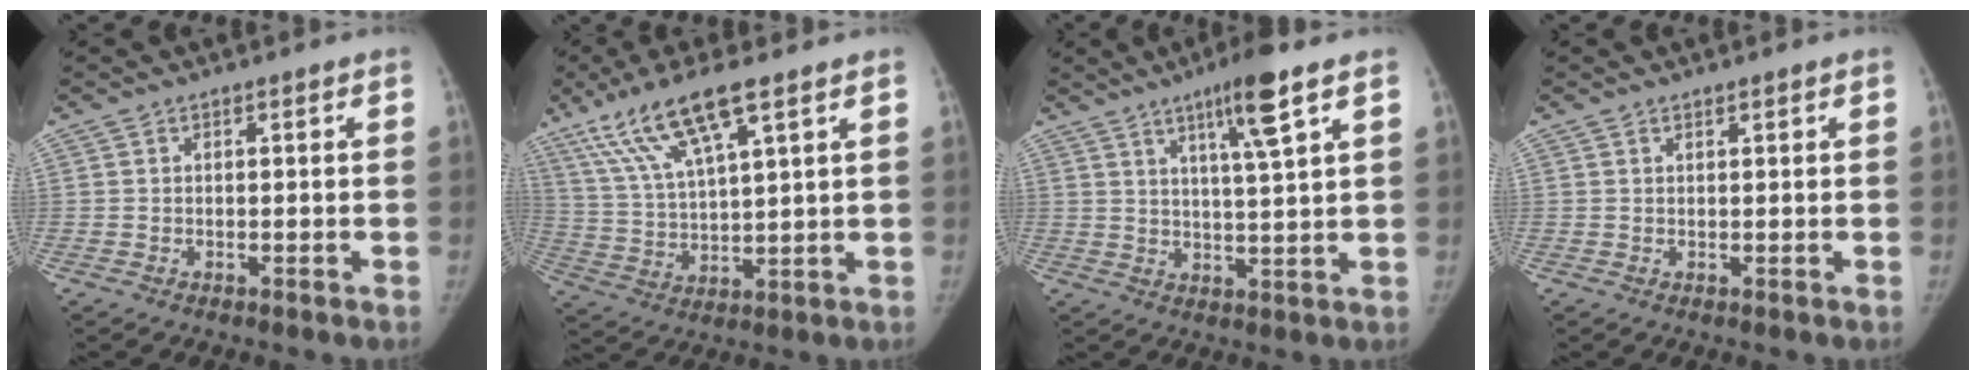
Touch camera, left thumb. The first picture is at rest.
{"total": 13.9, "force": [8.4, 3.0, 10.6], "torque": [-0.216, -0.019, 0.170]}
{"total": 9.2, "force": [5.0, 0.3, 7.7], "torque": [-0.131, -0.026, 0.084]}
{"total": 0.8, "force": [0.6, 0.2, 0.4], "torque": [-0.007, -0.003, 0.011]}